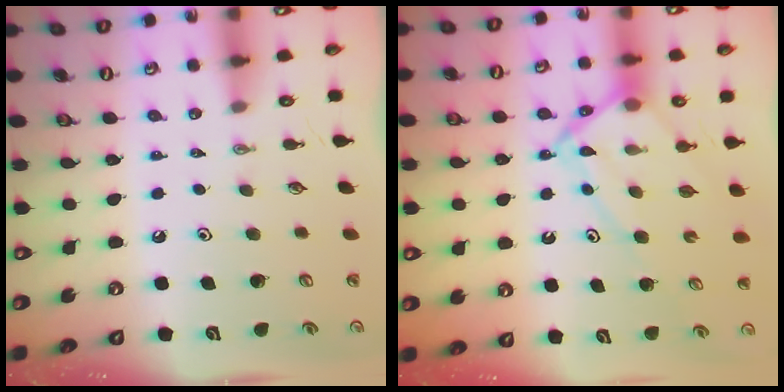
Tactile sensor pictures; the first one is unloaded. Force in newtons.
{"total": 11.3, "press": 11.2, "slide": 1.2}